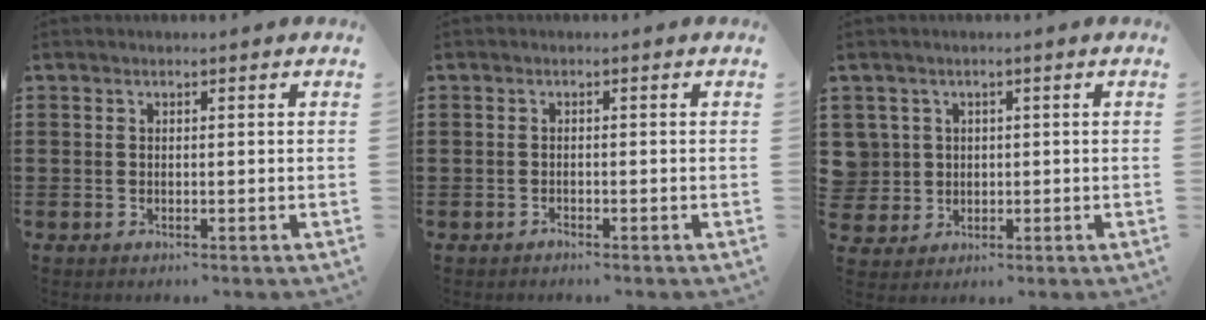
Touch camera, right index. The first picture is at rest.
{"total": 0.7, "force": [-0.7, 0.2, -0.1], "torque": [0.000, 0.002, -0.016]}
{"total": 3.5, "force": [0.3, 3.5, 0.1], "torque": [-0.027, 0.010, 0.001]}